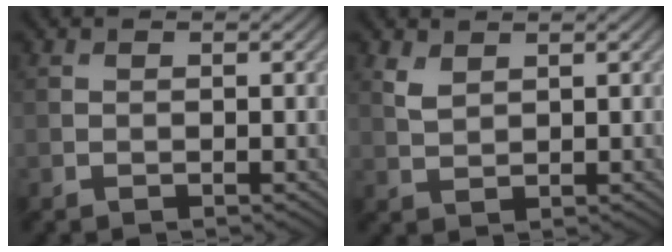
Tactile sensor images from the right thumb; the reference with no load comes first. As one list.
[{"total": 2.1, "force": [1.4, 1.0, 1.2], "torque": [-0.036, -0.001, 0.034]}]